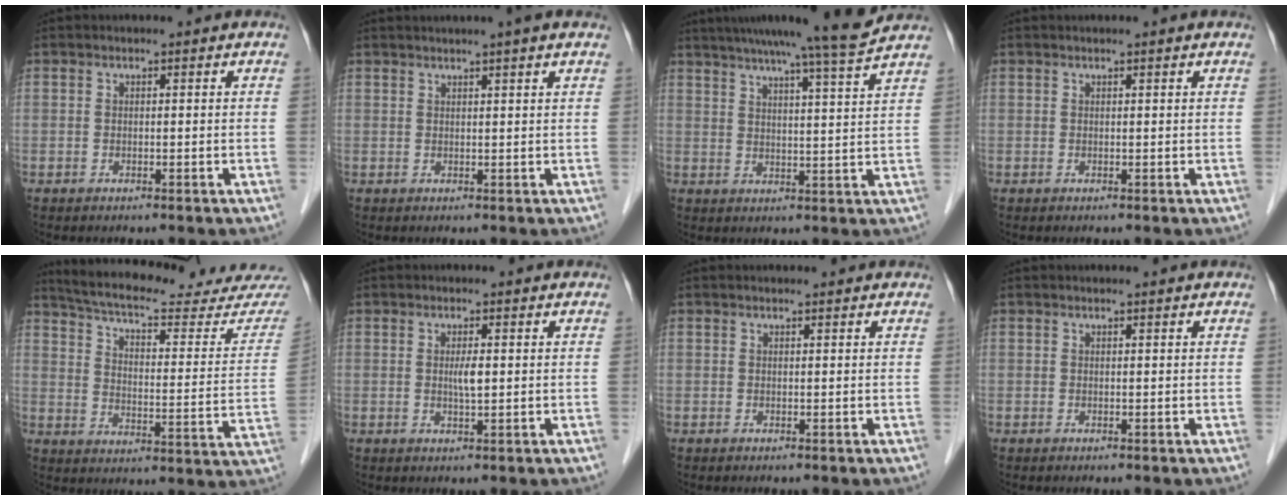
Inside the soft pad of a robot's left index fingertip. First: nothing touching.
{"total": 3.9, "force": [3.1, -0.6, 2.4], "torque": [-0.034, 0.018, 0.043]}
{"total": 12.5, "force": [11.0, -1.9, 5.8], "torque": [-0.095, -0.016, 0.147]}
{"total": 0.8, "force": [0.7, -0.1, 0.4], "torque": [-0.013, 0.008, 0.017]}
{"total": 25.2, "force": [23.4, 3.0, 9.0], "torque": [-0.138, -0.063, 0.297]}
{"total": 2.0, "force": [0.3, 0.2, 2.0], "torque": [-0.038, -0.001, 0.004]}
{"total": 1.3, "force": [1.2, 0.2, 0.3], "torque": [-0.009, 0.013, 0.017]}
{"total": 0.6, "force": [0.6, -0.1, 0.2], "torque": [-0.006, 0.003, 0.011]}